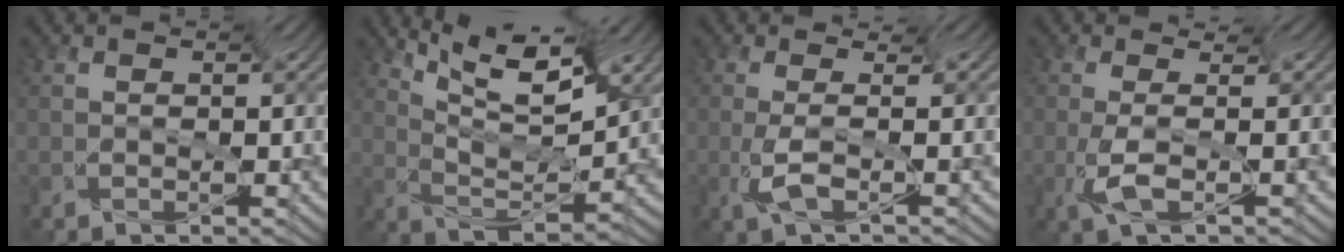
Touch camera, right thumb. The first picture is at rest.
{"total": 7.4, "force": [4.2, 0.8, 6.1], "torque": [-0.122, 0.011, 0.089]}
{"total": 2.6, "force": [-1.5, 0.7, 2.1], "torque": [-0.050, -0.005, -0.026]}
{"total": 3.3, "force": [-1.6, 1.2, 2.7], "torque": [-0.065, -0.005, -0.027]}